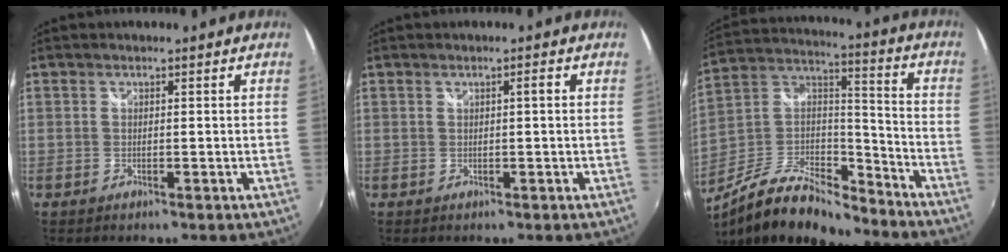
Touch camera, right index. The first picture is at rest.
{"total": 1.0, "force": [0.2, 0.1, 1.0], "torque": [-0.015, 0.003, 0.001]}
{"total": 18.0, "force": [-13.6, 6.5, 9.9], "torque": [-0.205, 0.008, -0.244]}